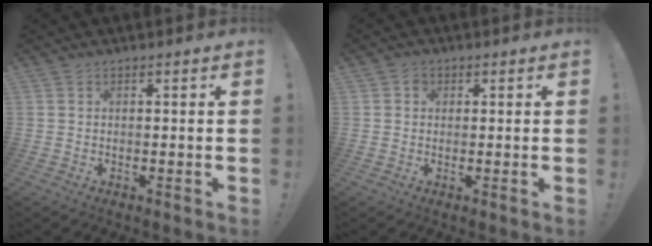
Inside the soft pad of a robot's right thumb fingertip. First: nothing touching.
{"total": 1.6, "force": [0.3, 1.5, 0.7], "torque": [-0.012, 0.004, 0.003]}